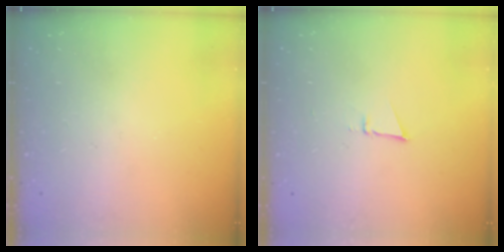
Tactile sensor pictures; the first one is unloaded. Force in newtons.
{"total": 3.0, "press": 2.9, "slide": 0.8}